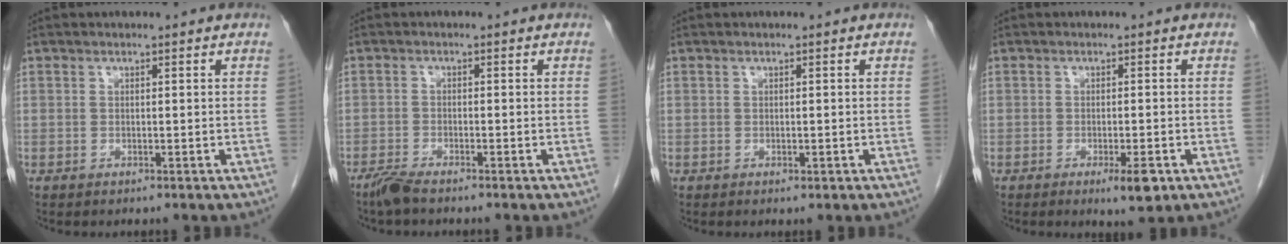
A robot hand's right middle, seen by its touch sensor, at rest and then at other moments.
{"total": 2.4, "force": [-2.1, 0.1, 1.2], "torque": [-0.034, -0.006, -0.044]}
{"total": 0.6, "force": [-0.2, 0.3, 0.5], "torque": [-0.007, -0.001, -0.001]}
{"total": 3.7, "force": [-1.8, 0.7, 3.2], "torque": [-0.044, -0.005, -0.021]}